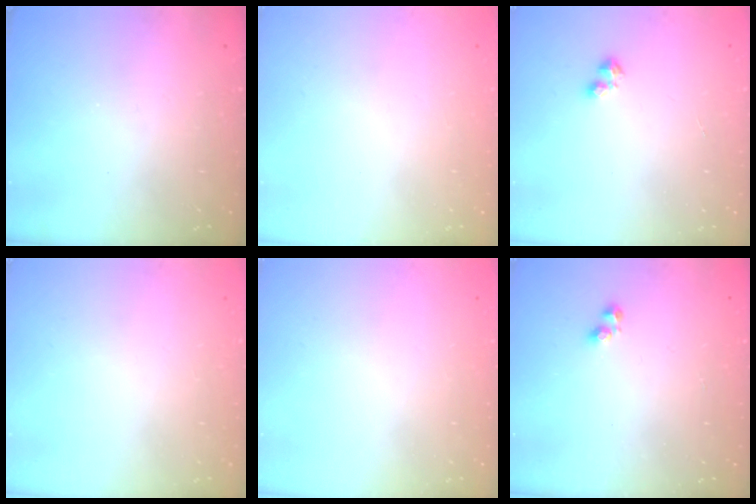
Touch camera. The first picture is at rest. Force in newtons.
{"total": 0.0}
{"total": 1.9, "press": 1.9, "slide": 0.4}
{"total": 0.0}
{"total": 0.0}
{"total": 1.9, "press": 1.9, "slide": 0.3}